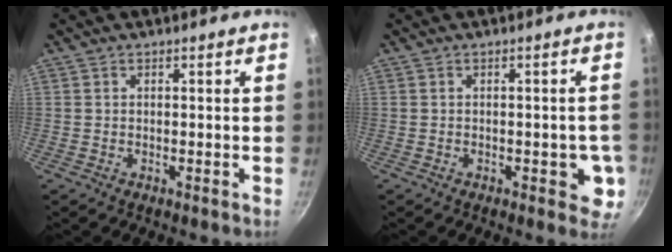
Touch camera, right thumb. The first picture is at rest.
{"total": 5.5, "force": [-1.3, 2.8, 4.5], "torque": [-0.025, 0.003, -0.016]}